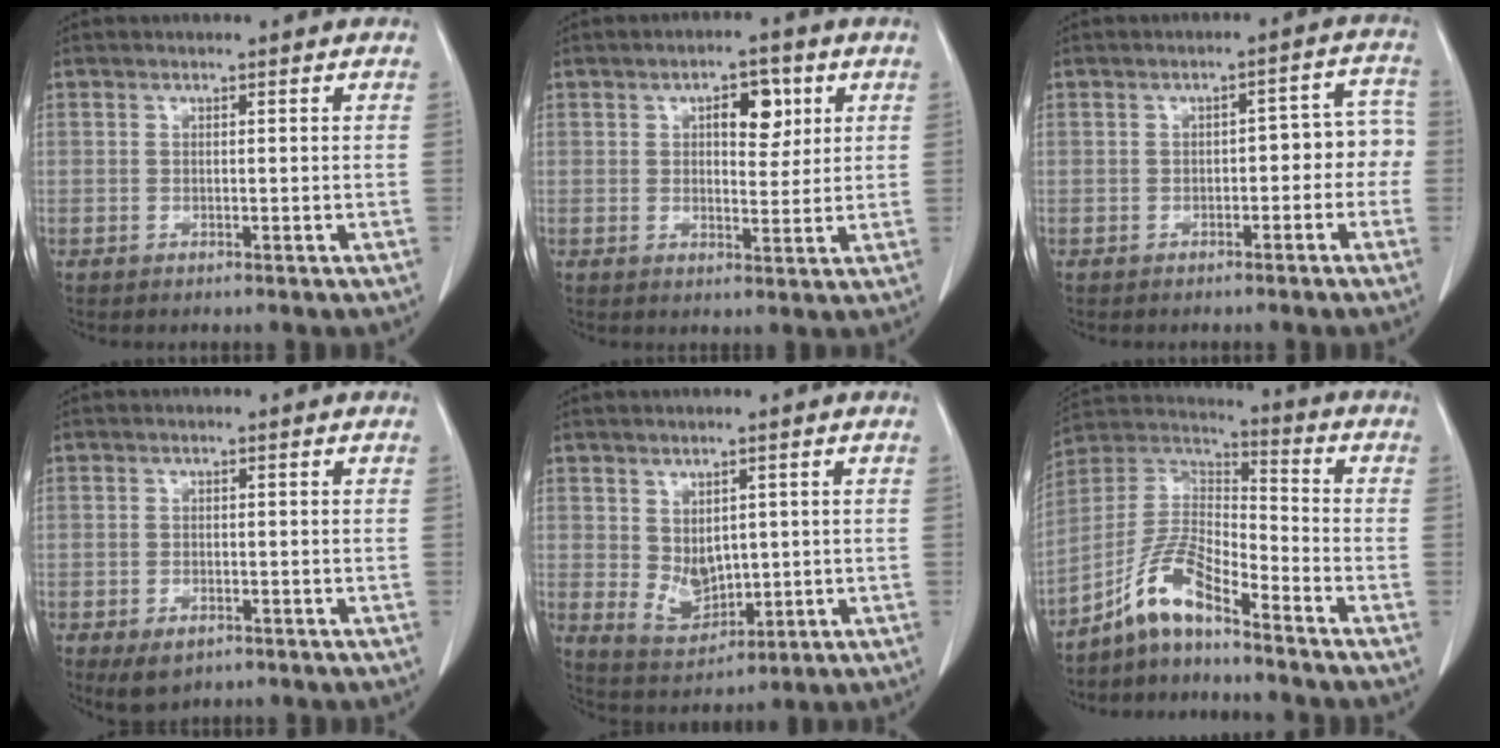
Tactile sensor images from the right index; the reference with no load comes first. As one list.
[{"total": 5.6, "force": [2.1, 2.7, 4.4], "torque": [-0.063, 0.008, 0.032]}, {"total": 5.9, "force": [-1.6, 2.9, 4.9], "torque": [-0.048, 0.040, -0.018]}, {"total": 3.5, "force": [-1.9, 1.9, 2.2], "torque": [-0.038, -0.005, -0.021]}, {"total": 5.8, "force": [0.6, 3.9, 4.1], "torque": [-0.078, -0.006, 0.035]}, {"total": 9.3, "force": [-7.1, 1.6, 5.8], "torque": [-0.132, 0.019, -0.139]}]